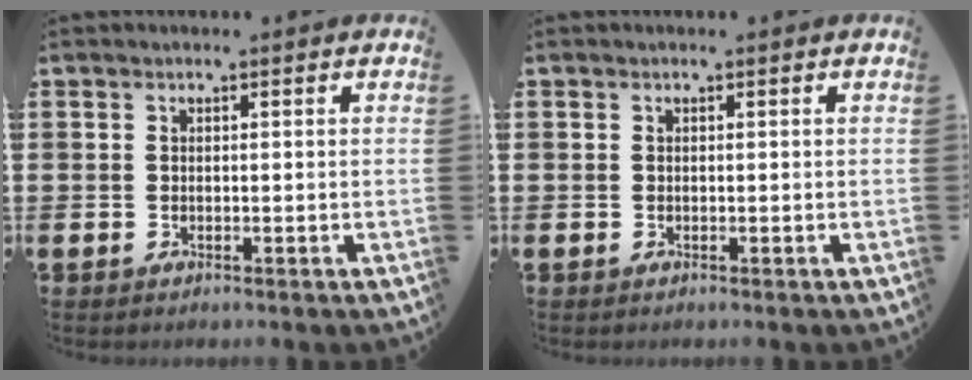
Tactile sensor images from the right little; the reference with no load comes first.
{"total": 0.0}